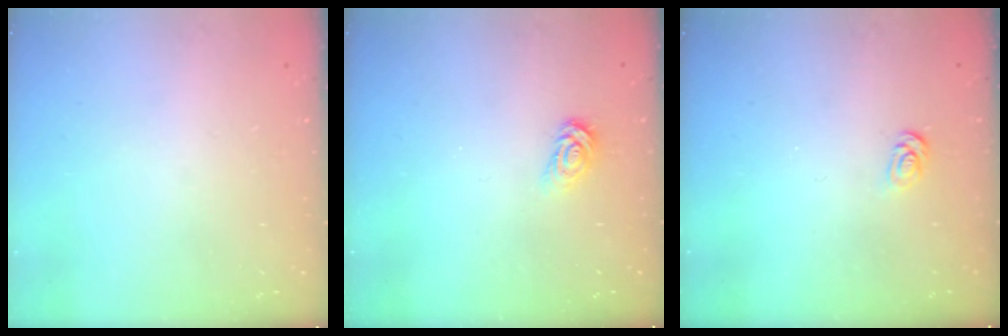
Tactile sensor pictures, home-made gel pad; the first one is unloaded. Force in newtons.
{"total": 3.0, "press": 3.0, "slide": 0.3}
{"total": 2.6, "press": 2.6, "slide": 0.4}